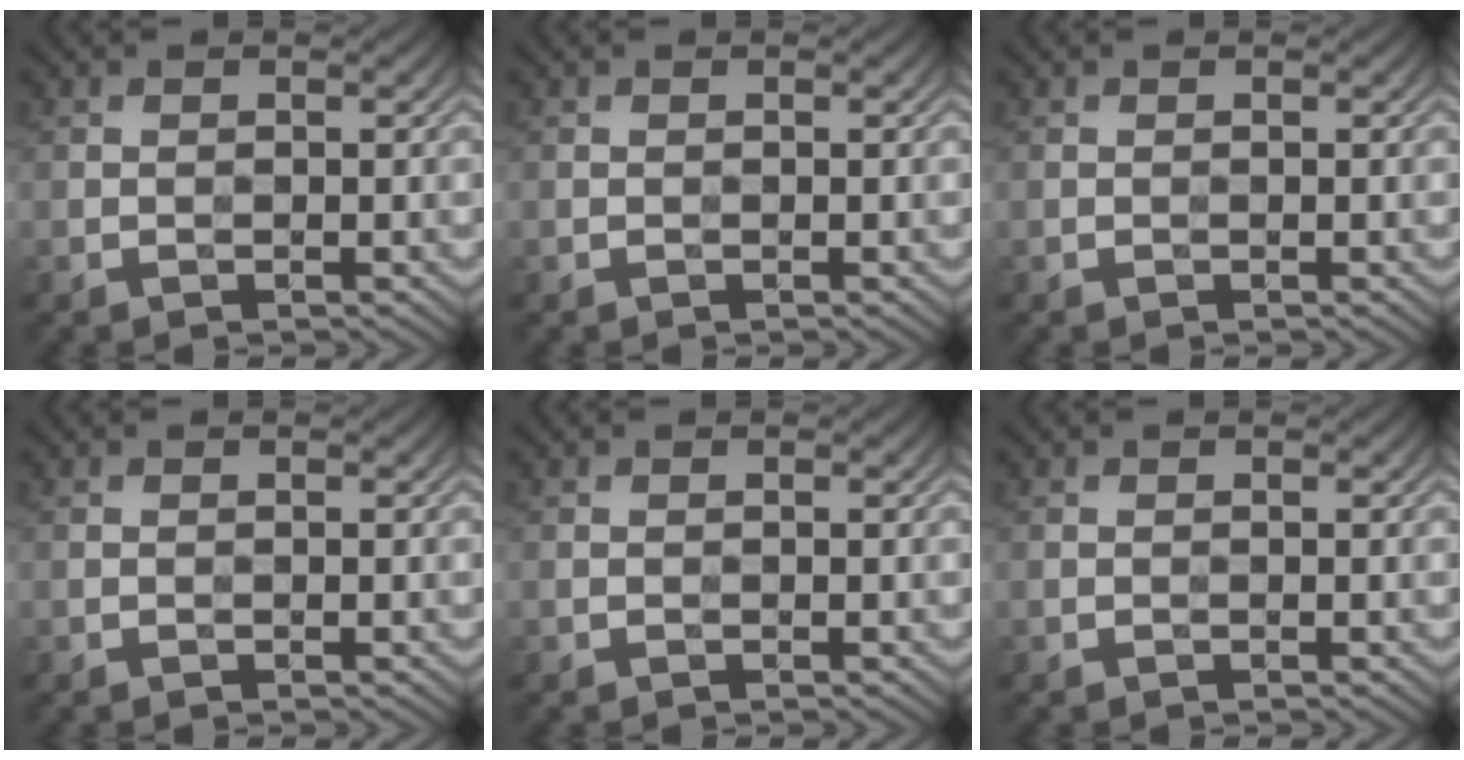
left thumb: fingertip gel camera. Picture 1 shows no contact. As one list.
[{"total": 0.0}, {"total": 0.0}, {"total": 0.0}, {"total": 0.0}, {"total": 0.0}]